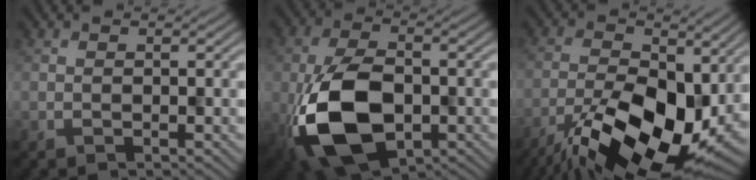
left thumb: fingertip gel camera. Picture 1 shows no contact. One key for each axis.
{"total": 14.4, "fx": -4.3, "fy": 8.6, "fz": 10.8, "tx": -0.249, "ty": -0.033, "tz": -0.077}
{"total": 14.6, "fx": -6.3, "fy": 6.6, "fz": 11.4, "tx": -0.185, "ty": -0.019, "tz": -0.104}